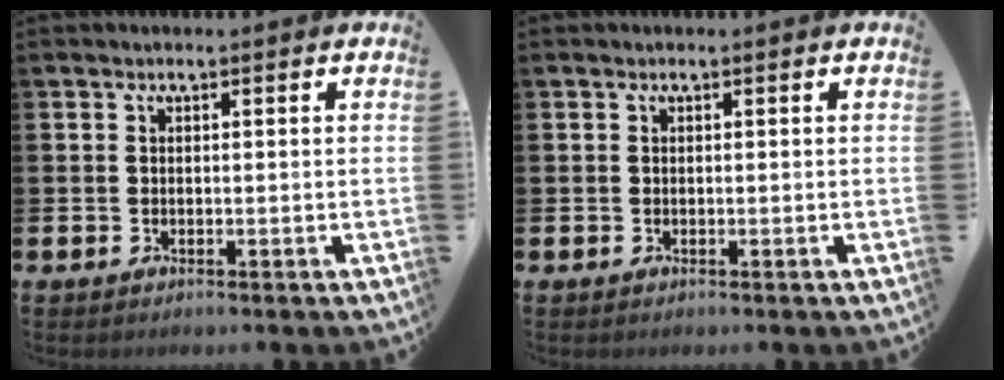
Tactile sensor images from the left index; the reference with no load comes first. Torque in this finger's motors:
{"motor_torque": [0.00, 0.00, 0.00, 0.00]}